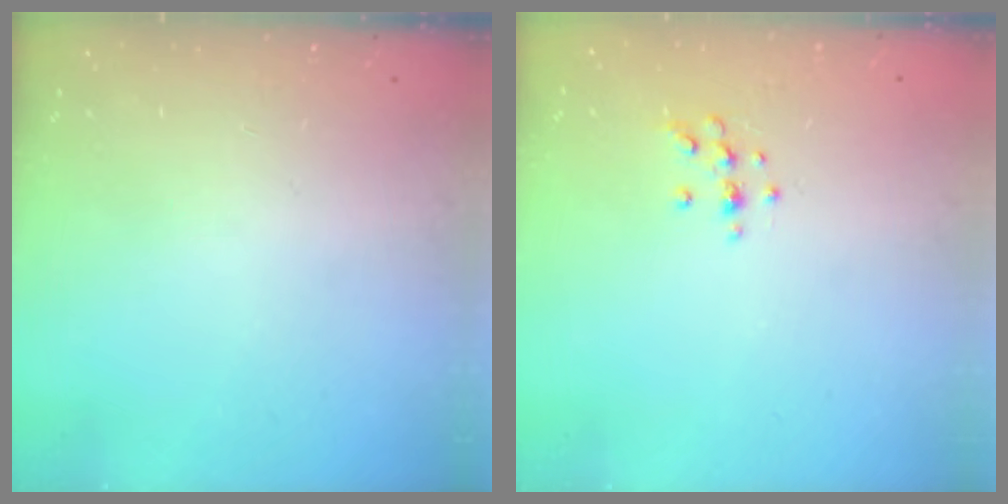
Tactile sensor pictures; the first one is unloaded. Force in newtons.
{"total": 6.5, "press": 6.2, "slide": 2.1}